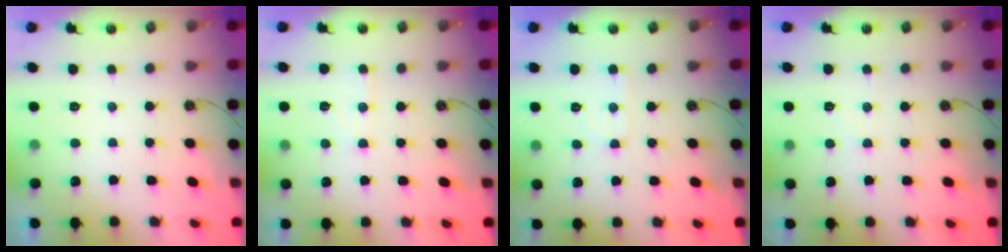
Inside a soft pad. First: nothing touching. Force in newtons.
{"total": 5.7, "press": 5.7, "slide": 0.3}
{"total": 4.5, "press": 4.4, "slide": 0.7}
{"total": 3.9, "press": 3.8, "slide": 0.4}